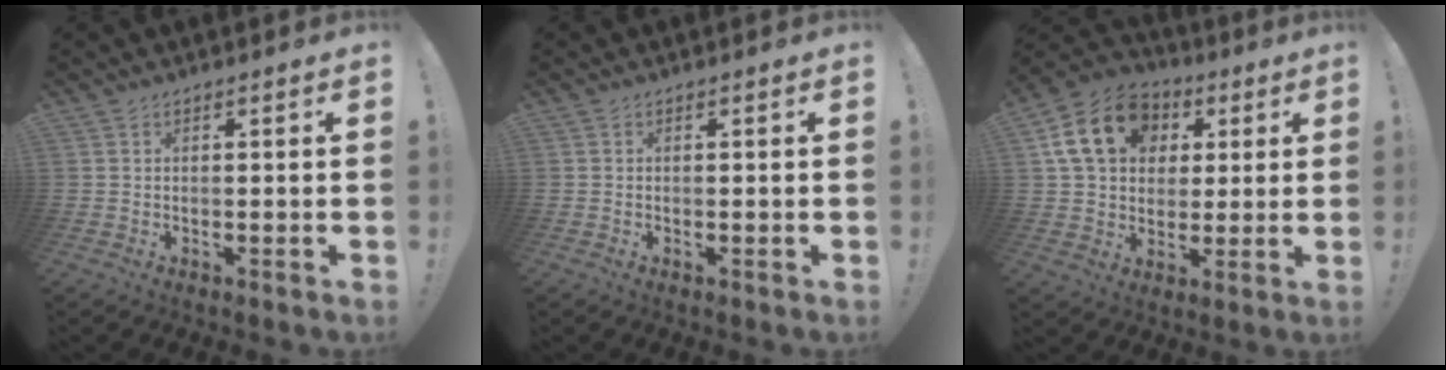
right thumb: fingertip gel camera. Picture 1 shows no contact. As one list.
[{"total": 0.0}, {"total": 18.8, "force": [6.3, 14.5, 10.1], "torque": [-0.146, -0.006, 0.126]}]